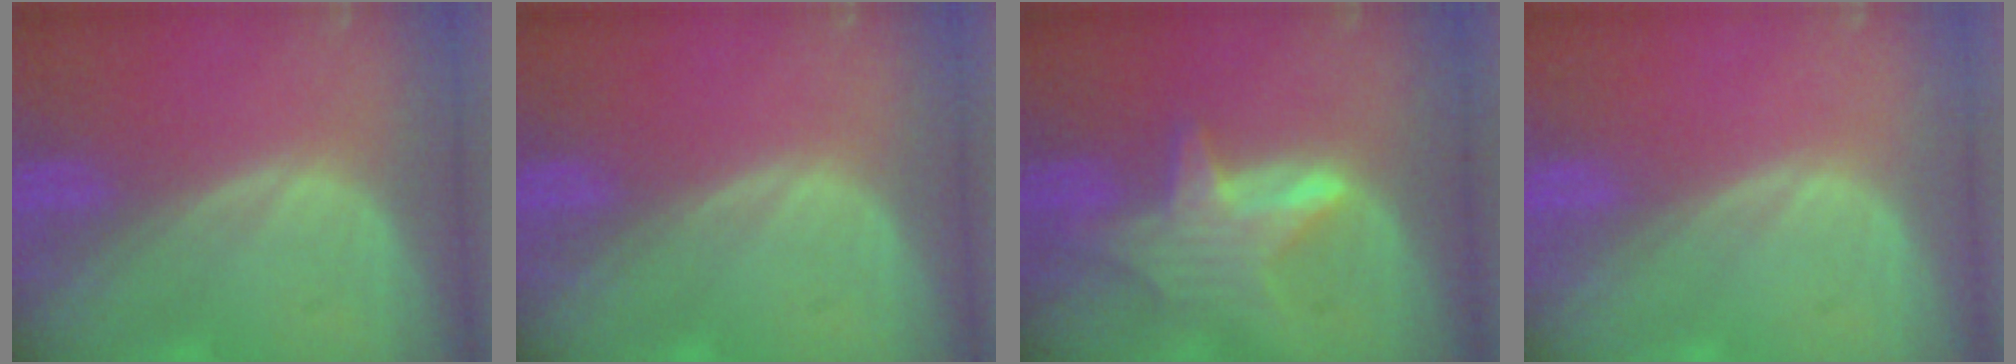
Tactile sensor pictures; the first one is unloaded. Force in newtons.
{"total": 0.0}
{"total": 6.6, "press": 6.2, "slide": 2.1}
{"total": 0.0}